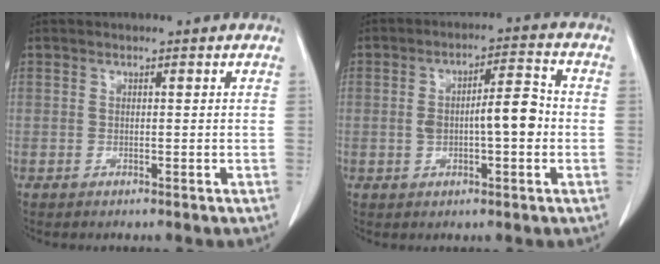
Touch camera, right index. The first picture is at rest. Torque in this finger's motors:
{"motor_torque": [0.27, -0.06, 0.19, 0.07]}